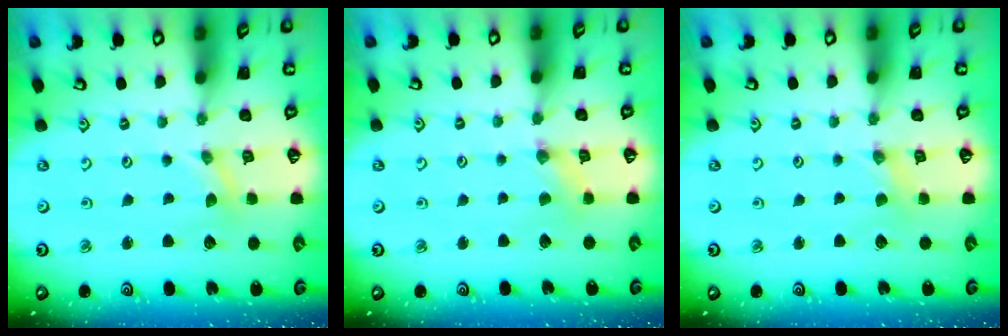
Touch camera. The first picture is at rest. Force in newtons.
{"total": 1.6, "press": 1.5, "slide": 0.2}
{"total": 1.1, "press": 1.1, "slide": 0.2}